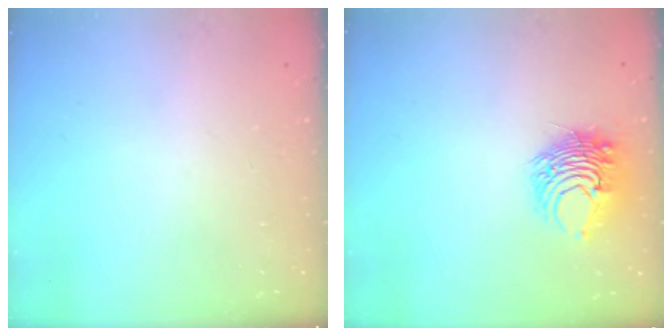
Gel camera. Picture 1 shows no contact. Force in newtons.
{"total": 8.8, "press": 8.8, "slide": 0.5}